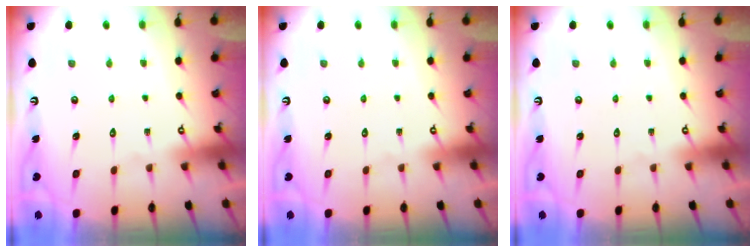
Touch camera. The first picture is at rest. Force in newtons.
{"total": 0.0}
{"total": 0.0}